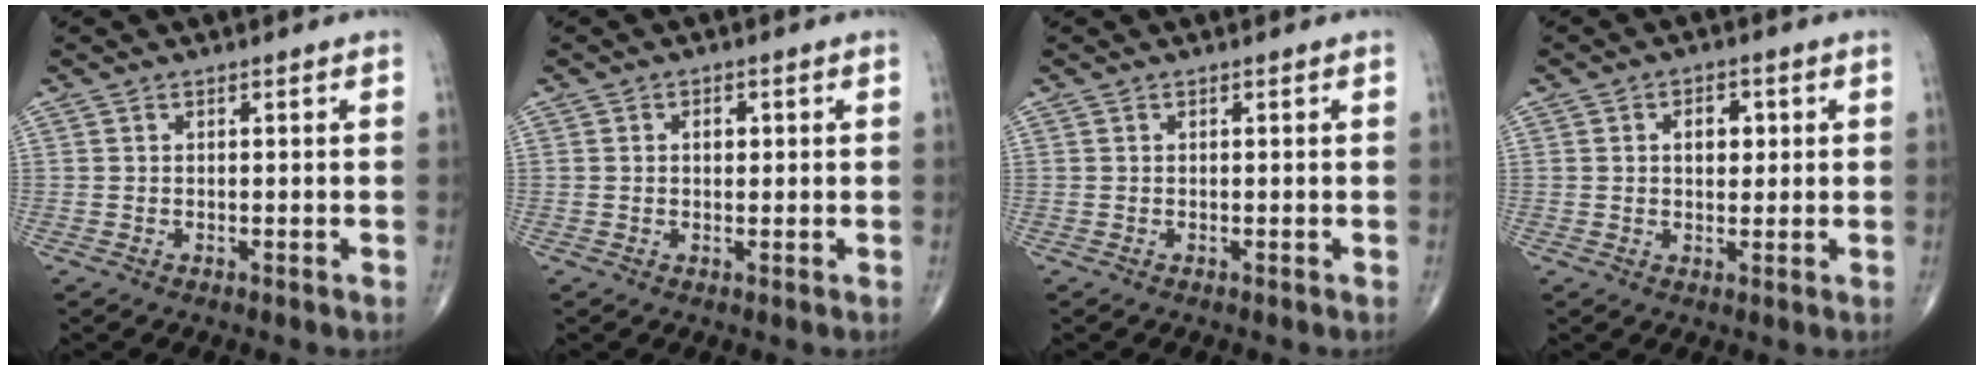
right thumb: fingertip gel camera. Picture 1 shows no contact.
{"total": 1.9, "force": [0.5, 1.3, 1.3], "torque": [-0.013, 0.001, 0.005]}
{"total": 0.0}
{"total": 4.5, "force": [1.0, 2.9, 3.2], "torque": [-0.029, 0.000, 0.014]}